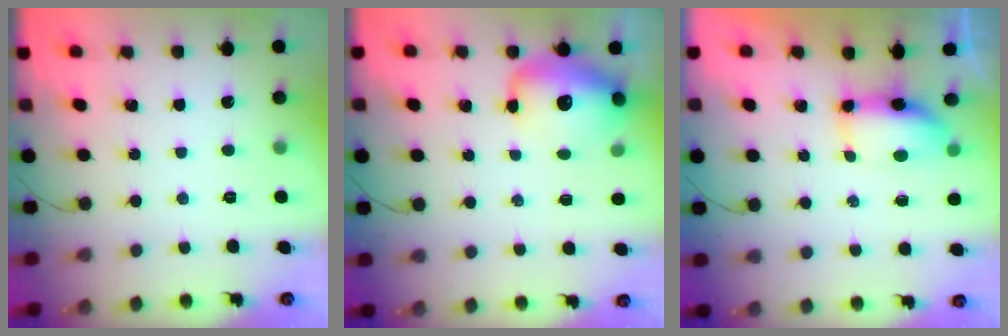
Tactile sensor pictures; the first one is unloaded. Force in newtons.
{"total": 14.3, "press": 13.7, "slide": 4.1}
{"total": 6.6, "press": 6.6, "slide": 0.4}